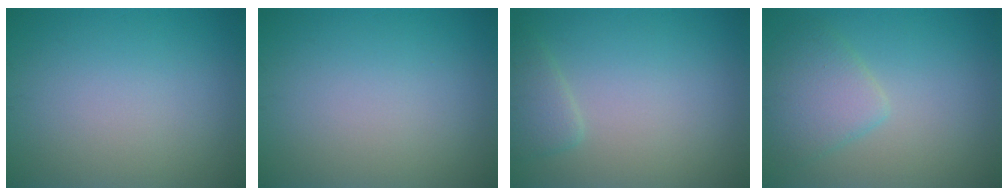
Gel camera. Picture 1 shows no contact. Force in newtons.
{"total": 0.0}
{"total": 1.9, "press": 1.9, "slide": 0.2}
{"total": 3.4, "press": 3.4, "slide": 0.3}